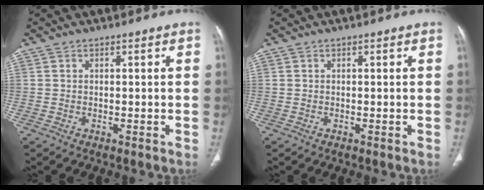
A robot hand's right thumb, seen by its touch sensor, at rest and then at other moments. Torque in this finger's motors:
{"motor_torque": [-0.02, 0.24, -0.27, 0.18, 0.07]}